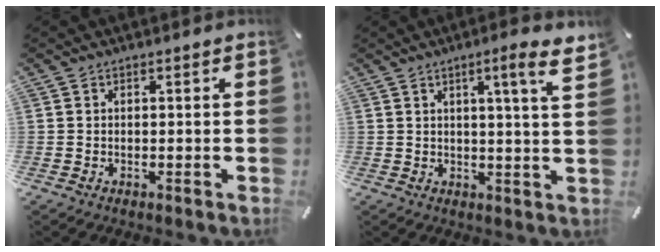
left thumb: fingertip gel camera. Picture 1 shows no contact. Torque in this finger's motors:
{"motor_torque": [0.05, -0.07, 0.05, -0.04, -0.01]}